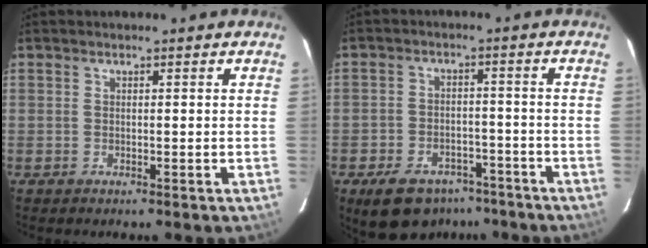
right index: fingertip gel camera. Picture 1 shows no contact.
{"total": 12.3, "force": [-8.5, 7.3, 5.2], "torque": [-0.123, 0.015, -0.113]}